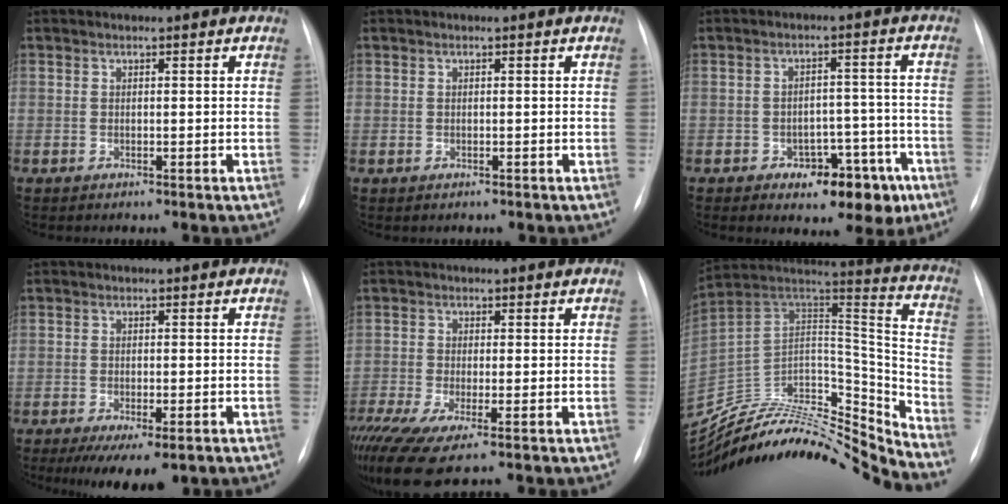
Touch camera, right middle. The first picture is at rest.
{"total": 0.6, "force": [-0.1, 0.6, 0.0], "torque": [0.003, 0.005, -0.004]}
{"total": 9.0, "force": [-5.0, 4.8, 5.8], "torque": [-0.055, 0.028, -0.059]}
{"total": 7.5, "force": [-4.8, 2.5, 5.2], "torque": [-0.070, -0.015, -0.071]}
{"total": 10.6, "force": [-7.1, 1.9, 7.6], "torque": [-0.157, -0.024, -0.126]}
{"total": 26.6, "force": [-25.2, 3.7, 7.8], "torque": [-0.129, 0.029, -0.396]}